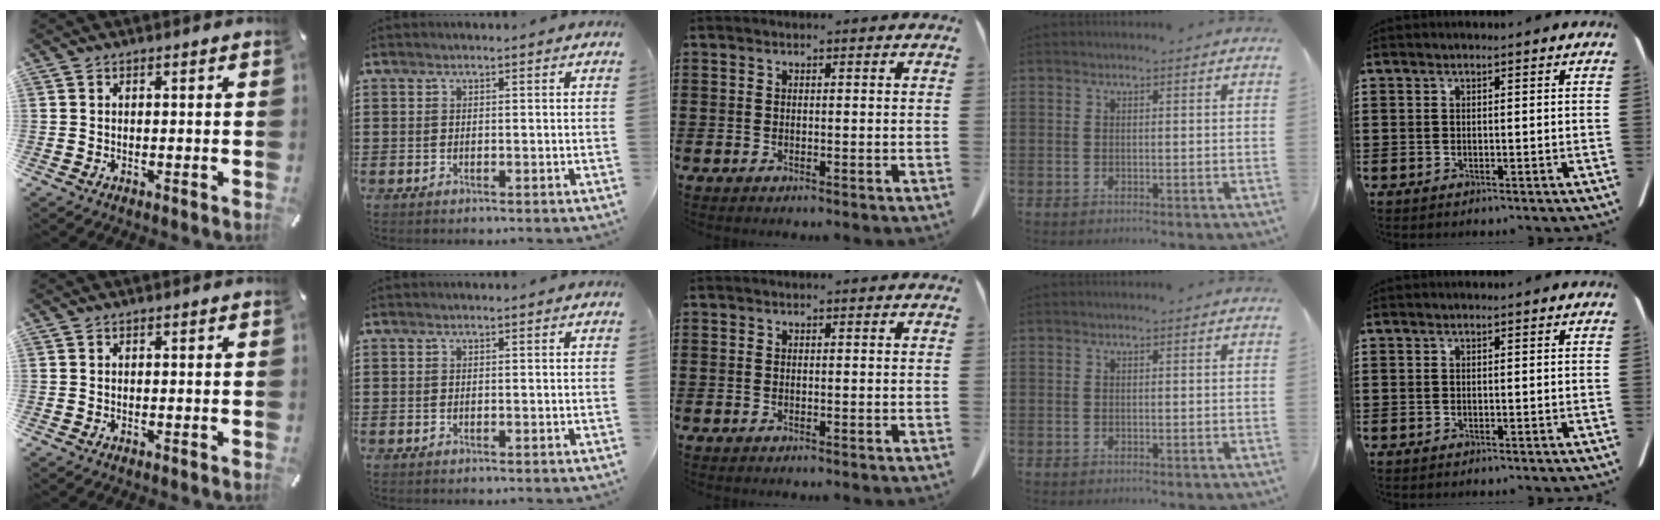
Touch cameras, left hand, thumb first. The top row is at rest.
{}